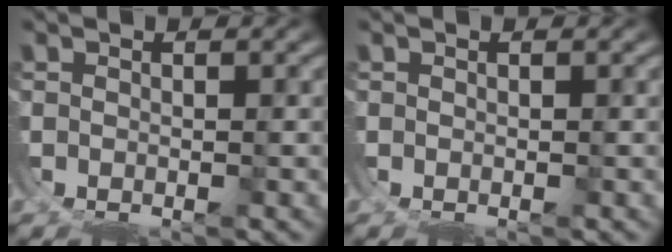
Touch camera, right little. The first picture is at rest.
{"total": 2.4, "force": [0.0, -2.2, -1.0], "torque": [0.027, -0.004, 0.007]}